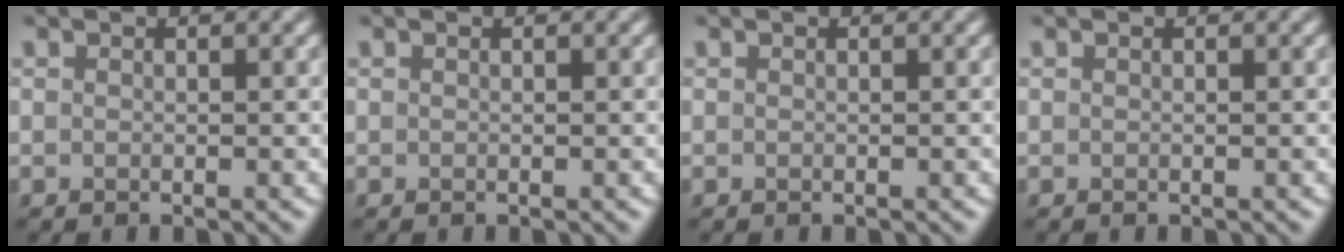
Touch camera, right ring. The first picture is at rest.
{"total": 0.0}
{"total": 0.0}
{"total": 0.0}